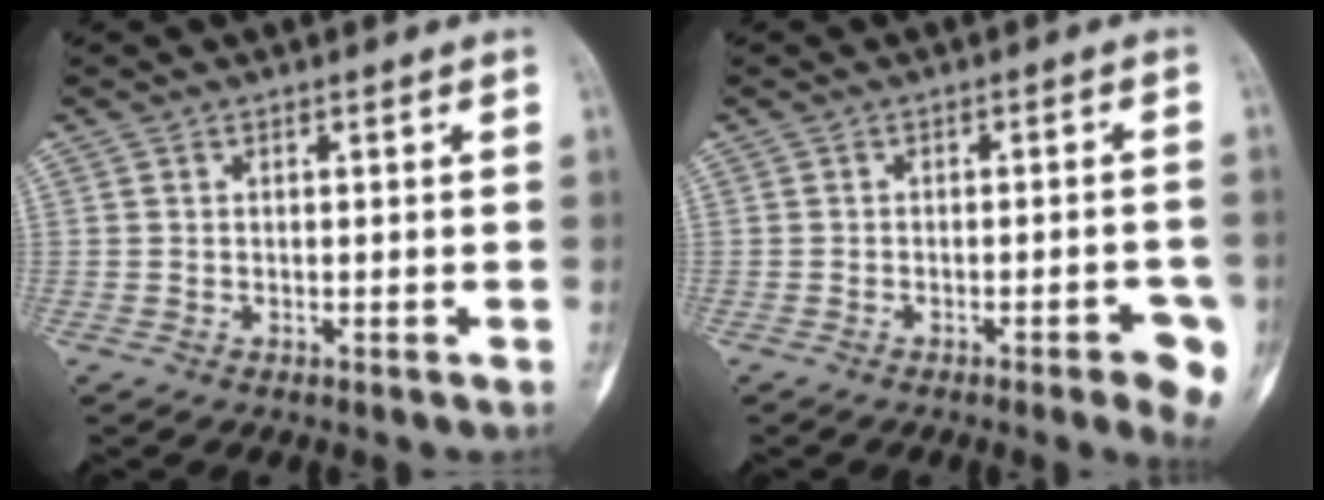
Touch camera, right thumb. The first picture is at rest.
{"total": 6.4, "force": [-3.1, 1.6, 5.4], "torque": [-0.058, 0.012, -0.034]}